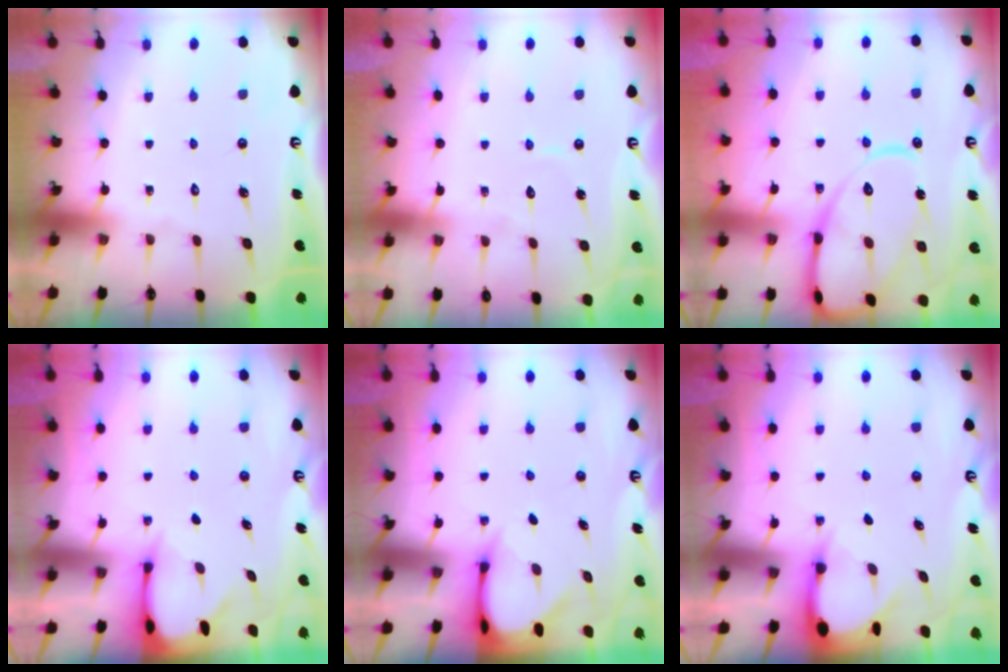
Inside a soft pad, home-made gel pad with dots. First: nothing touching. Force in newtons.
{"total": 3.9, "press": 3.9, "slide": 0.3}
{"total": 16.0, "press": 16.0, "slide": 1.7}
{"total": 2.6, "press": 2.5, "slide": 0.4}
{"total": 3.3, "press": 3.3, "slide": 0.2}
{"total": 3.1, "press": 3.1, "slide": 0.2}